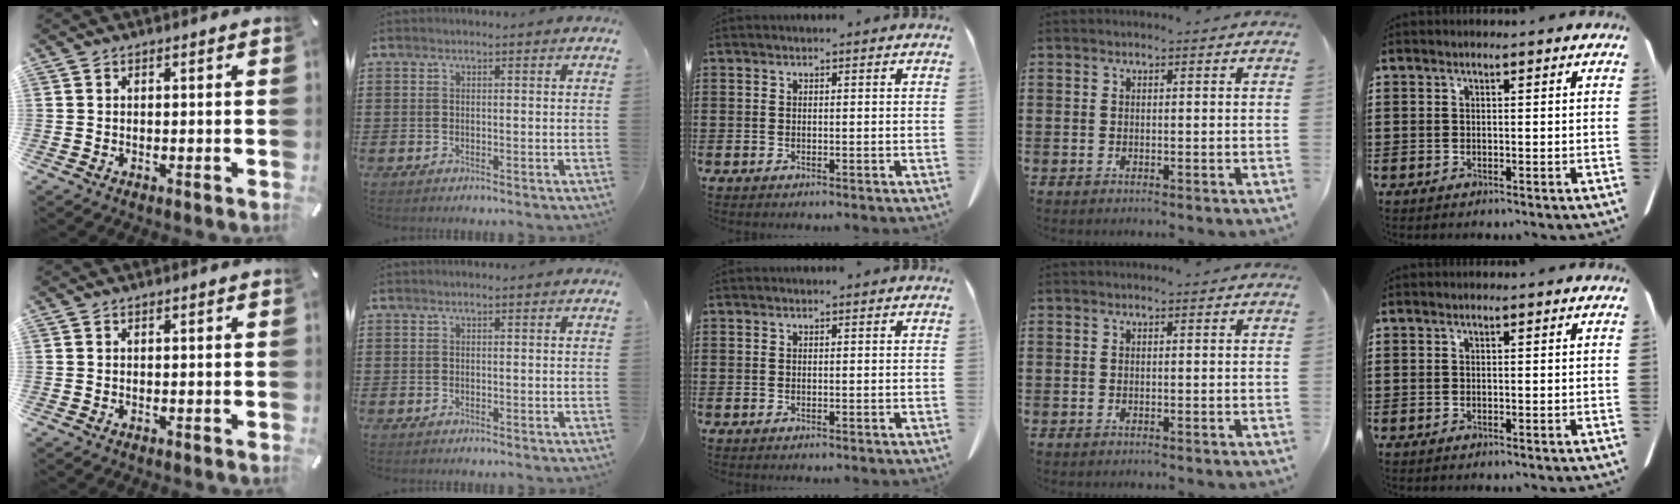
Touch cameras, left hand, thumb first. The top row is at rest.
{}